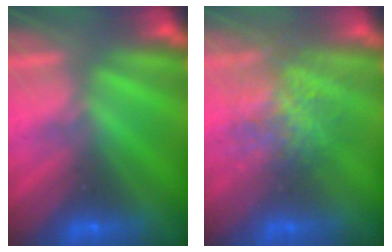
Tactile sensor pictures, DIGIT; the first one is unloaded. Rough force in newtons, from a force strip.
{"total": 3.5}